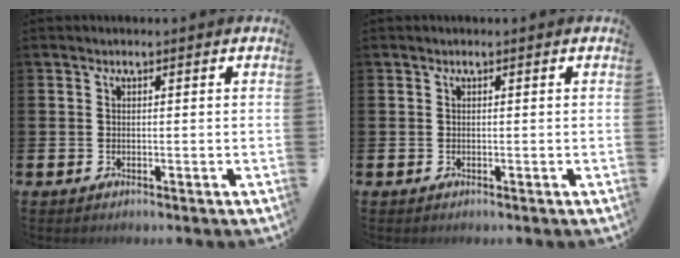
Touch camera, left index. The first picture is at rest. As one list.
[{"total": 0.0}]